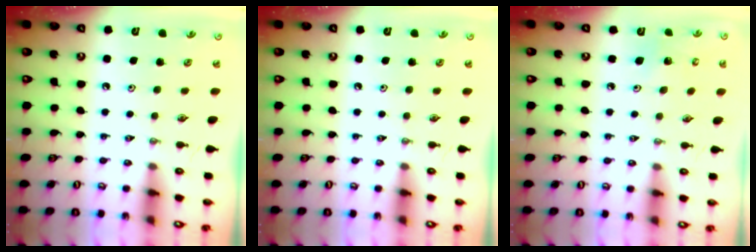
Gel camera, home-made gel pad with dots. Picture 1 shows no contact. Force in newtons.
{"total": 0.0}
{"total": 4.6, "press": 4.2, "slide": 1.7}